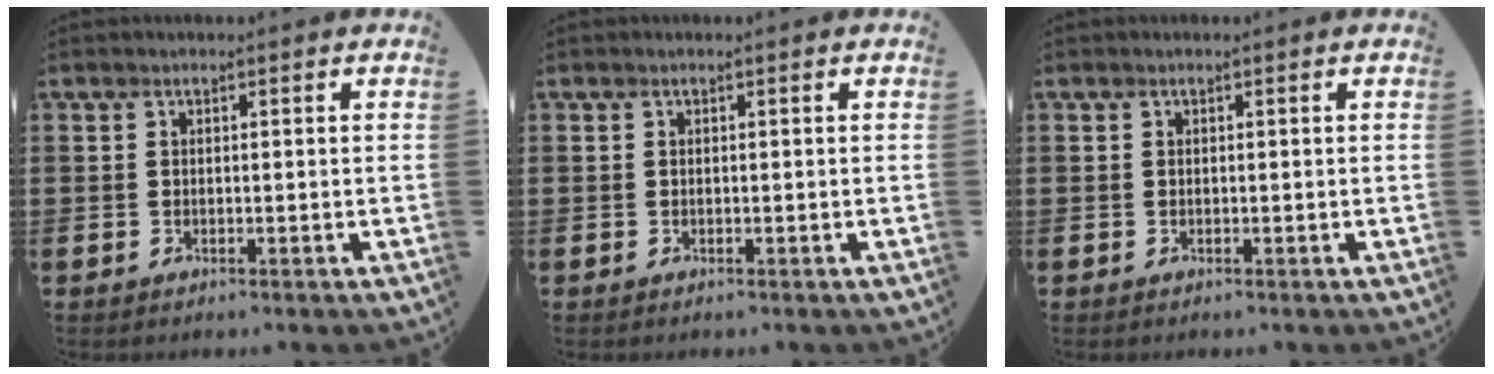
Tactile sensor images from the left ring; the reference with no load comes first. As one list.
[{"total": 0.0}, {"total": 0.0}]